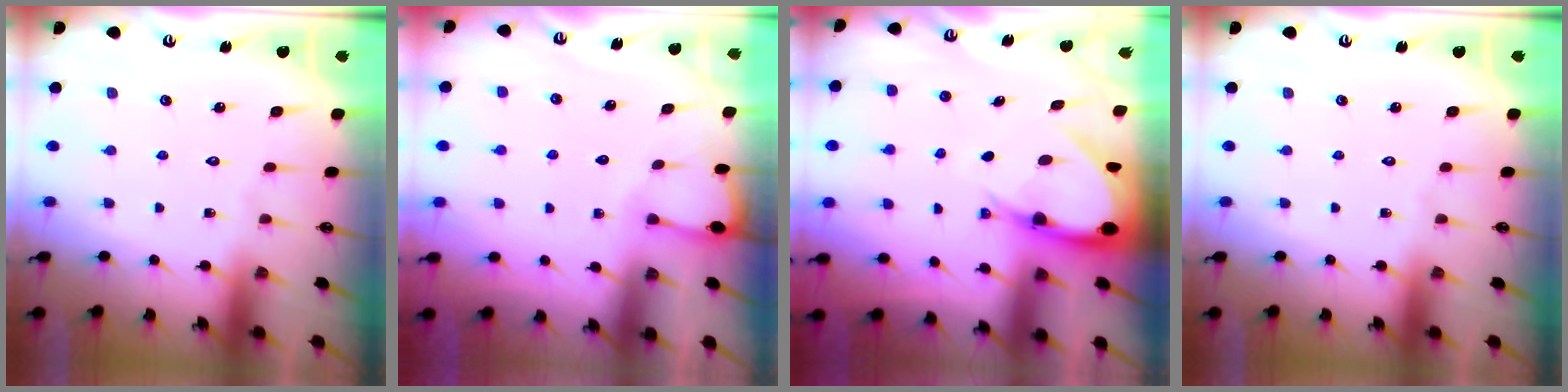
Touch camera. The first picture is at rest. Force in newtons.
{"total": 2.7, "press": 2.7, "slide": 0.3}
{"total": 7.6, "press": 7.5, "slide": 0.8}
{"total": 0.0}